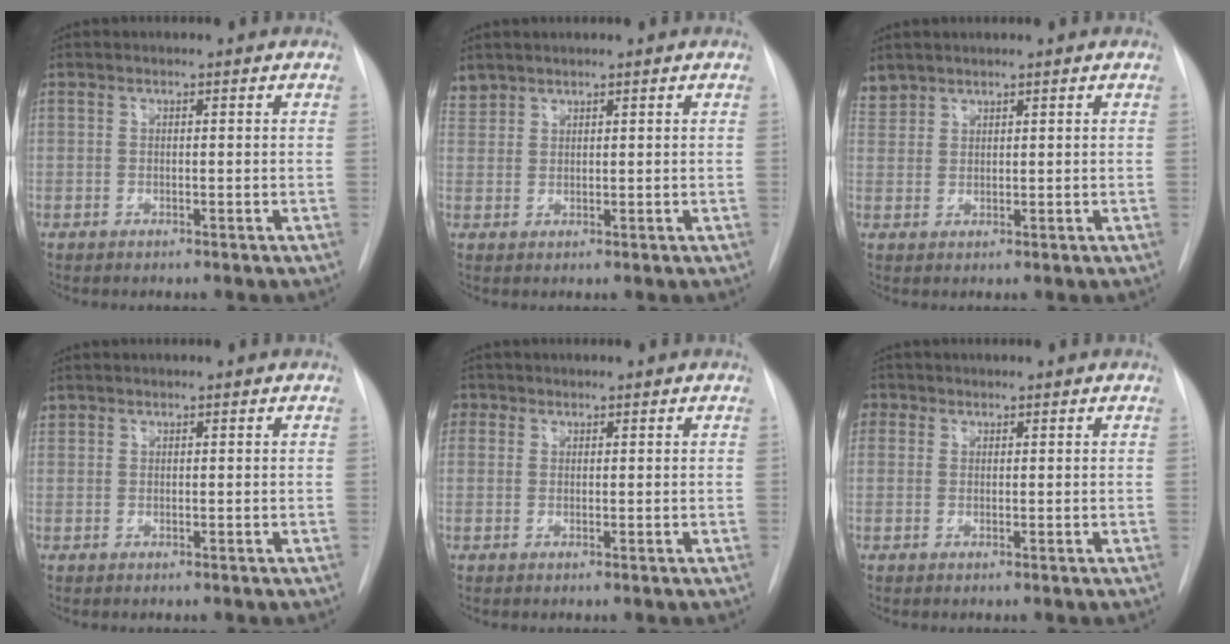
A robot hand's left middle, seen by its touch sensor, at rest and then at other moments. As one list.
[{"total": 2.3, "force": [2.1, 0.8, -0.2], "torque": [0.004, 0.012, 0.043]}, {"total": 2.7, "force": [2.5, 1.0, -0.2], "torque": [0.004, 0.013, 0.051]}, {"total": 0.7, "force": [0.6, 0.4, 0.0], "torque": [0.002, 0.010, 0.012]}, {"total": 2.6, "force": [1.0, 2.3, 0.5], "torque": [-0.002, 0.011, 0.017]}, {"total": 2.7, "force": [1.0, 2.4, 0.5], "torque": [-0.005, 0.011, 0.018]}]